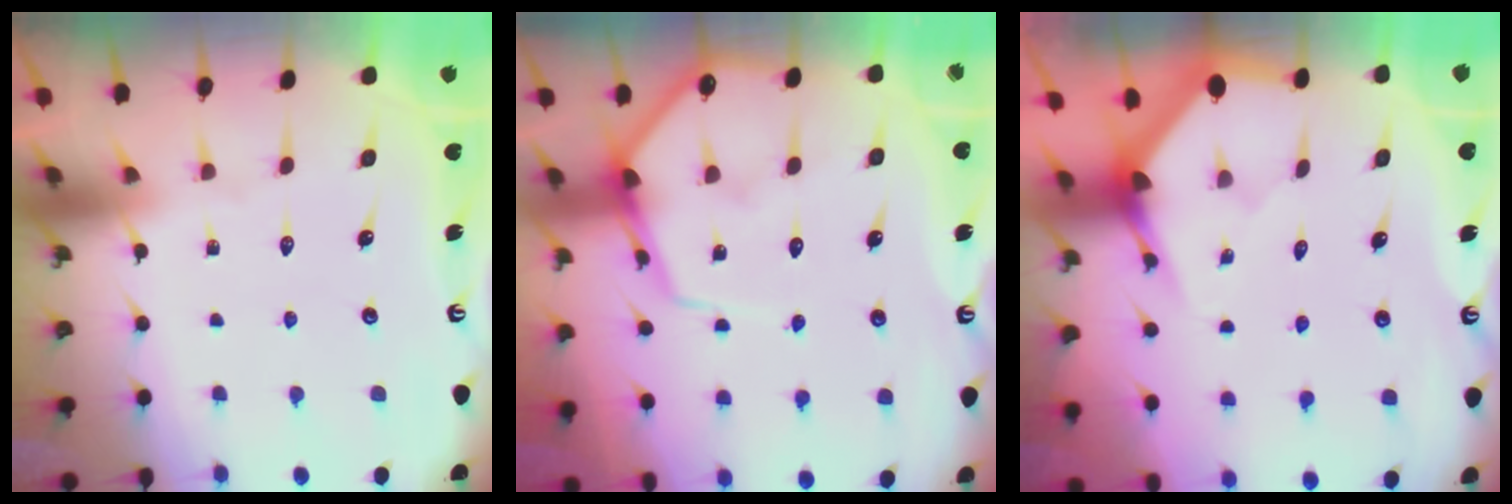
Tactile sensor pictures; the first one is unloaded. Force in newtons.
{"total": 8.7, "press": 8.7, "slide": 0.9}
{"total": 3.5, "press": 3.5, "slide": 0.1}